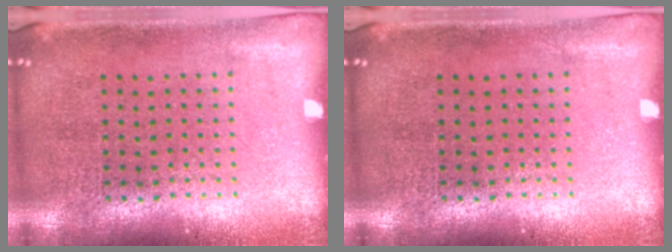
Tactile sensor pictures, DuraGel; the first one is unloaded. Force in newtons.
{"total": 0.0}